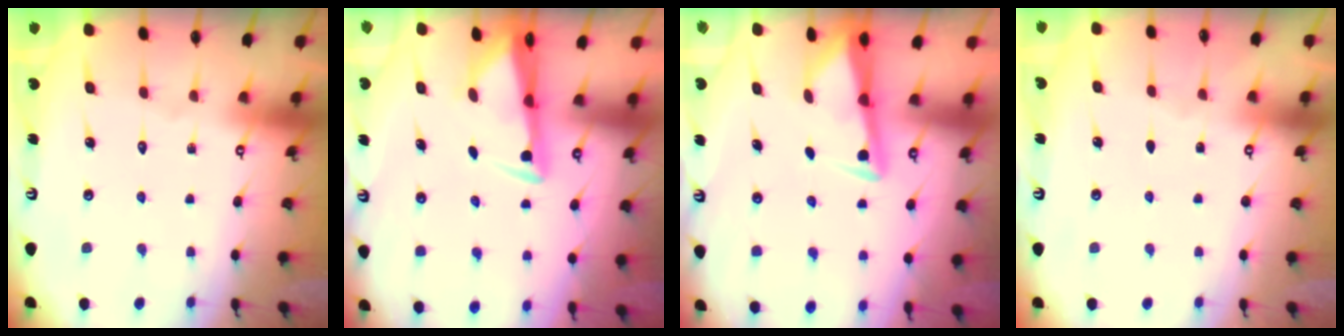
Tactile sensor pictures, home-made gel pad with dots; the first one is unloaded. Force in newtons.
{"total": 2.9, "press": 2.7, "slide": 0.9}
{"total": 3.1, "press": 3.1, "slide": 0.3}
{"total": 2.4, "press": 2.4, "slide": 0.4}